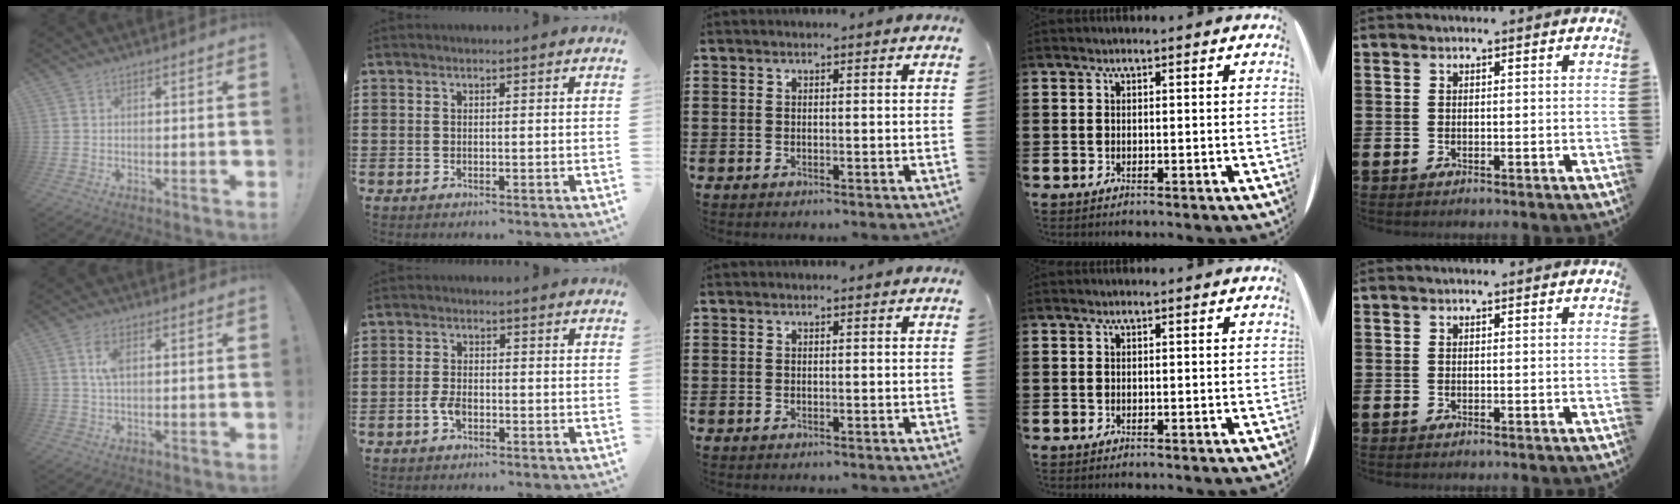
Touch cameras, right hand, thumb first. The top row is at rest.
{"thumb": {"total": 4.8, "force": [1.3, 2.2, 4.0], "torque": [-0.074, 0.005, 0.021]}, "index": {"total": 2.6, "force": [-1.2, 1.2, 2.0], "torque": [-0.053, -0.006, -0.025]}}